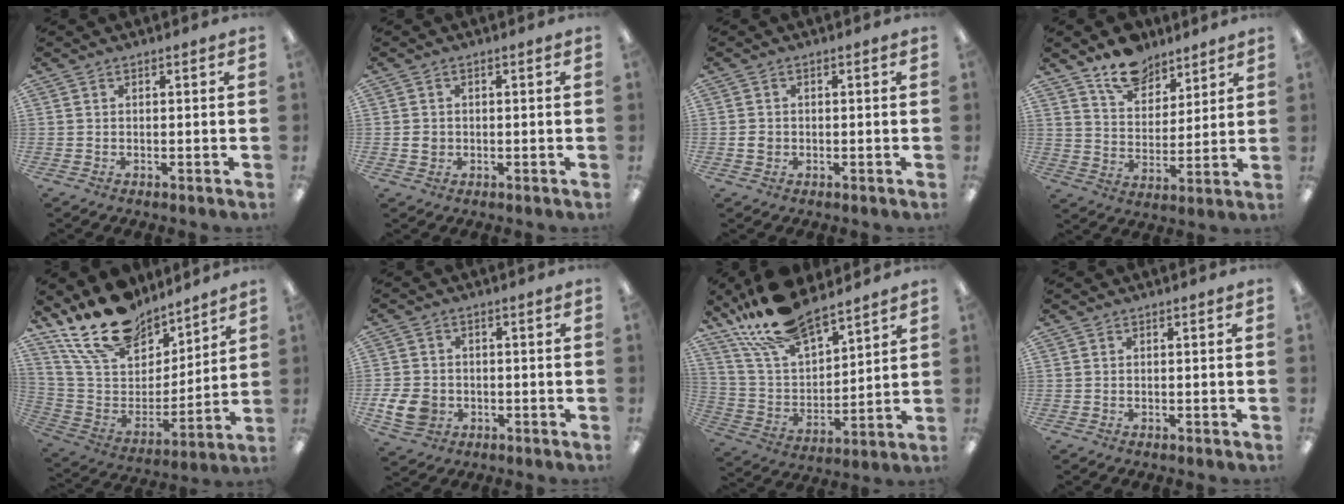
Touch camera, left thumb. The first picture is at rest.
{"total": 2.2, "force": [-0.1, 2.0, 1.0], "torque": [-0.019, 0.005, -0.003]}
{"total": 2.0, "force": [-0.2, 1.7, 1.0], "torque": [-0.018, 0.005, -0.006]}
{"total": 12.1, "force": [9.6, 6.5, 3.8], "torque": [-0.054, -0.059, 0.178]}
{"total": 20.1, "force": [16.0, 9.5, 7.8], "torque": [-0.161, -0.102, 0.291]}
{"total": 7.4, "force": [-1.7, 6.1, 3.8], "torque": [-0.083, 0.005, -0.032]}
{"total": 18.6, "force": [15.1, 6.9, 8.4], "torque": [-0.186, -0.078, 0.277]}
{"total": 0.0}